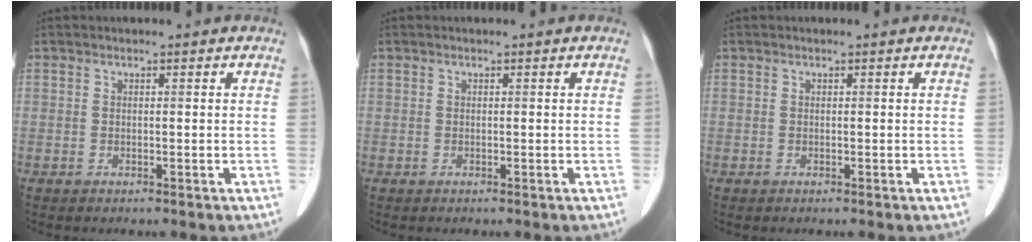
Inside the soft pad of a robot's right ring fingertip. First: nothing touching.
{"total": 0.0}
{"total": 0.0}